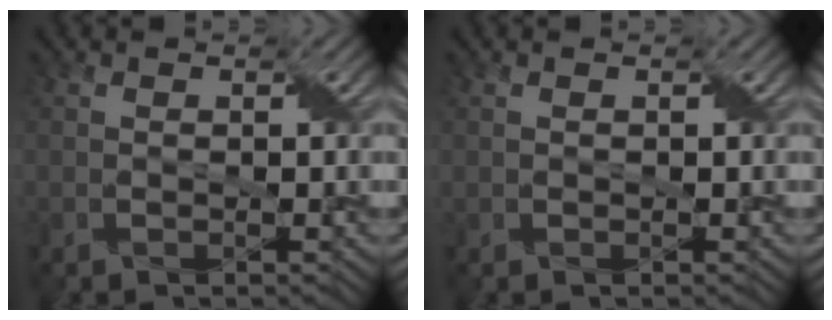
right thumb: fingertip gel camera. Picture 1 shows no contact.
{"total": 0.0}